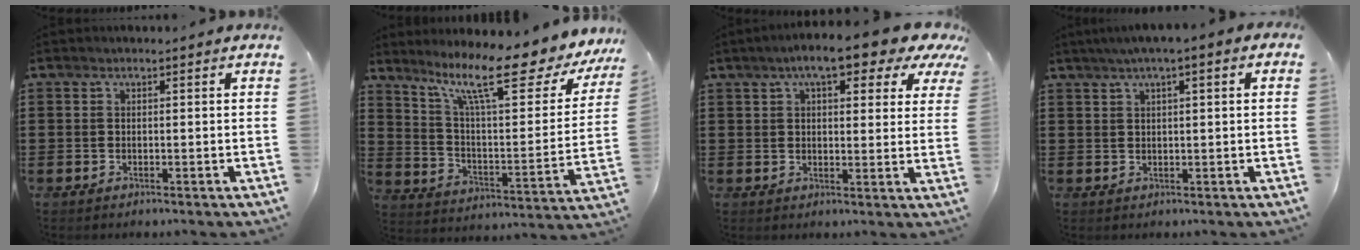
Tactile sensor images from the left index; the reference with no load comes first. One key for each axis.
{"total": 14.9, "fx": 10.3, "fy": 2.5, "fz": 10.5, "tx": -0.199, "ty": -0.055, "tz": 0.165}
{"total": 9.1, "fx": 6.2, "fy": 2.6, "fz": 6.1, "tx": -0.104, "ty": -0.015, "tz": 0.103}
{"total": 2.4, "fx": 0.8, "fy": 0.2, "fz": 2.3, "tx": -0.042, "ty": 0.002, "tz": 0.012}